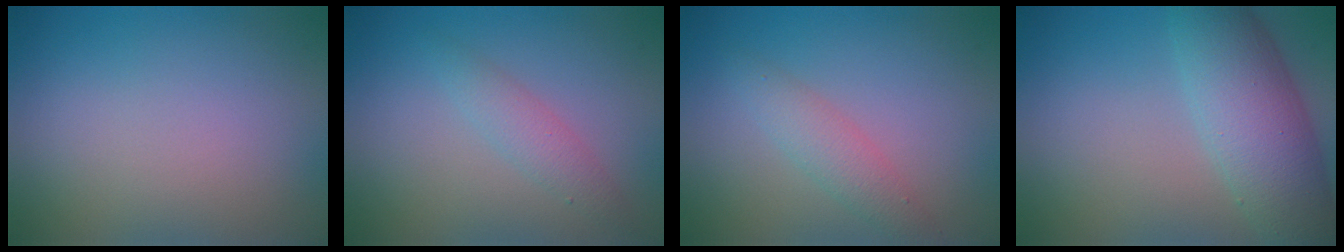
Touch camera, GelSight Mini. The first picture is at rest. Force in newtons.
{"total": 1.9, "press": 1.9, "slide": 0.0}
{"total": 2.3, "press": 2.3, "slide": 0.1}
{"total": 7.3, "press": 7.3, "slide": 0.3}